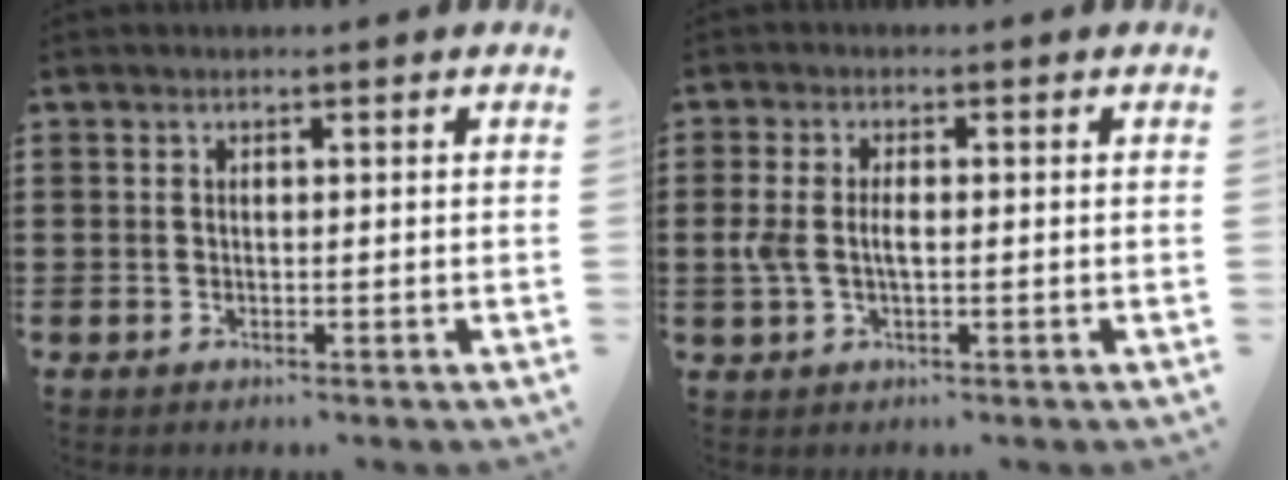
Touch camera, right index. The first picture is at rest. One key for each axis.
{"total": 3.3, "fx": -0.3, "fy": 1.6, "fz": 2.9, "tx": -0.077, "ty": -0.004, "tz": -0.013}